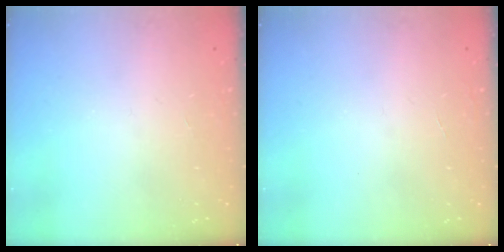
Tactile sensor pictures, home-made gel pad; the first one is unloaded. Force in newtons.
{"total": 0.0}